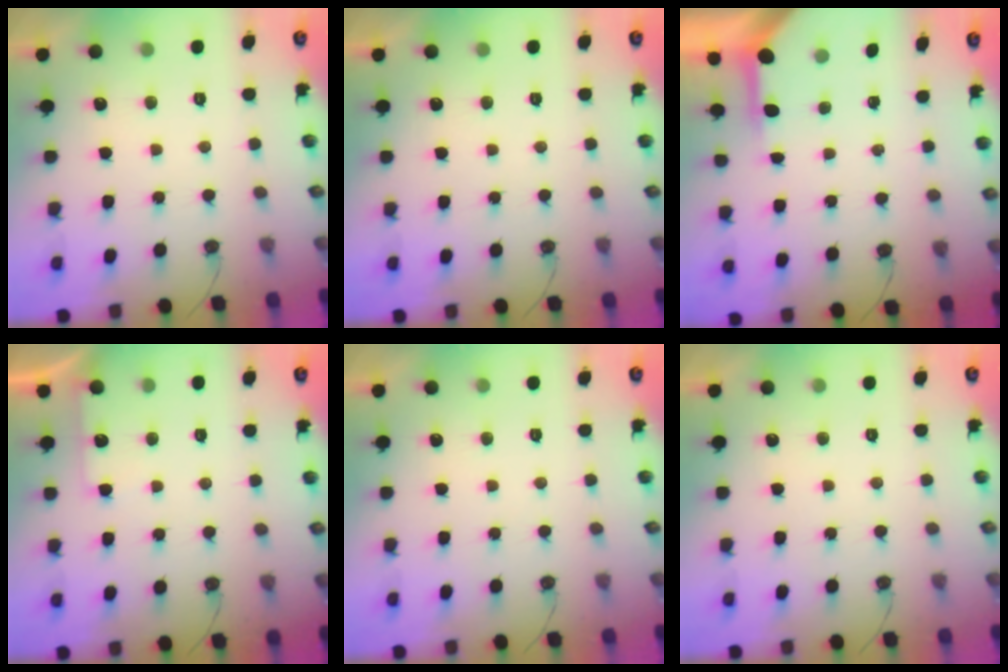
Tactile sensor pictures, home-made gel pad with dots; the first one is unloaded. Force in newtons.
{"total": 0.0}
{"total": 4.0, "press": 4.0, "slide": 0.3}
{"total": 4.1, "press": 4.1, "slide": 0.5}
{"total": 0.0}
{"total": 0.0}